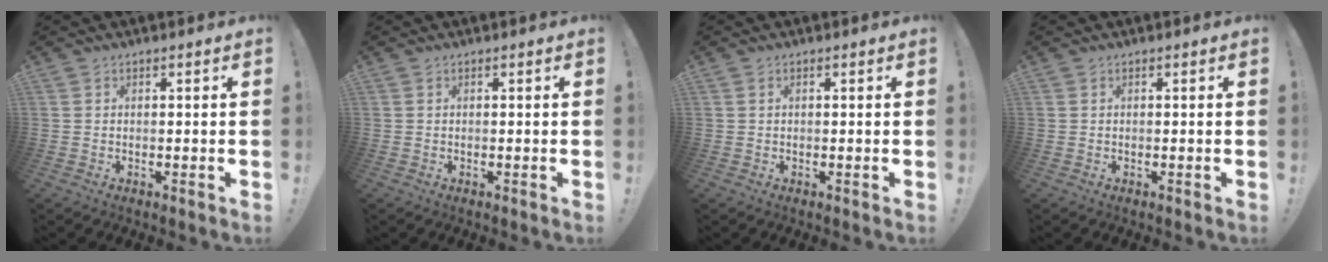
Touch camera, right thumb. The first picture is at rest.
{"total": 0.0}
{"total": 0.0}
{"total": 0.0}